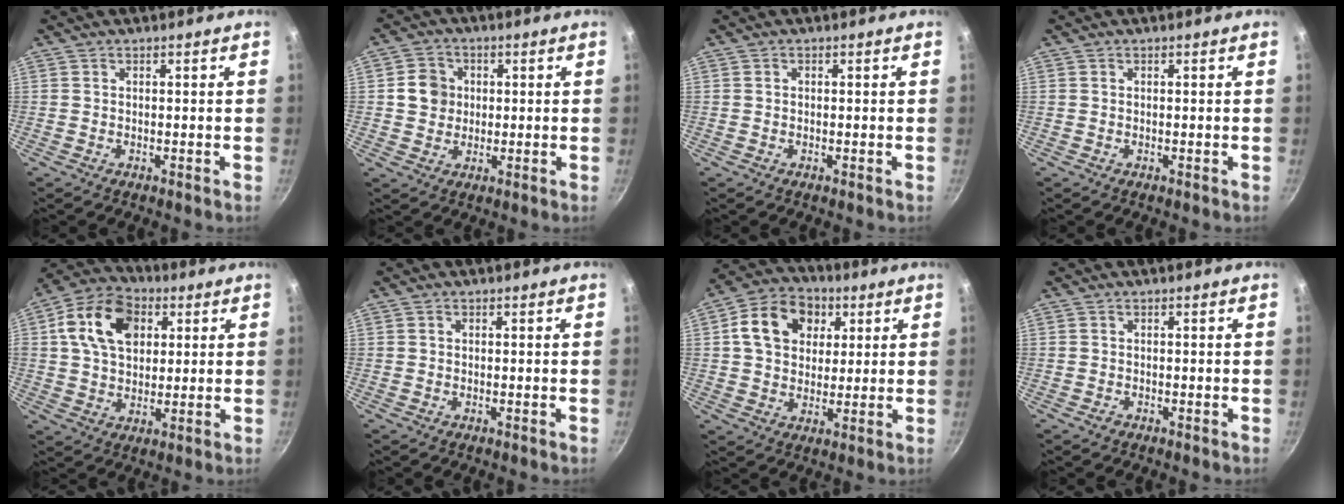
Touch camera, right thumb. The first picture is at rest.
{"total": 5.9, "force": [0.7, 5.4, 2.2], "torque": [-0.010, 0.006, 0.004]}
{"total": 0.5, "force": [0.1, 0.4, 0.2], "torque": [-0.003, 0.004, 0.001]}
{"total": 0.0}
{"total": 14.8, "force": [4.2, 10.5, 9.5], "torque": [-0.142, 0.007, 0.059]}
{"total": 0.6, "force": [0.2, 0.5, 0.3], "torque": [-0.004, 0.004, 0.003]}
{"total": 13.3, "force": [4.0, 10.3, 7.4], "torque": [-0.105, 0.009, 0.053]}
{"total": 0.8, "force": [-0.5, 0.5, 0.2], "torque": [-0.004, 0.003, -0.008]}